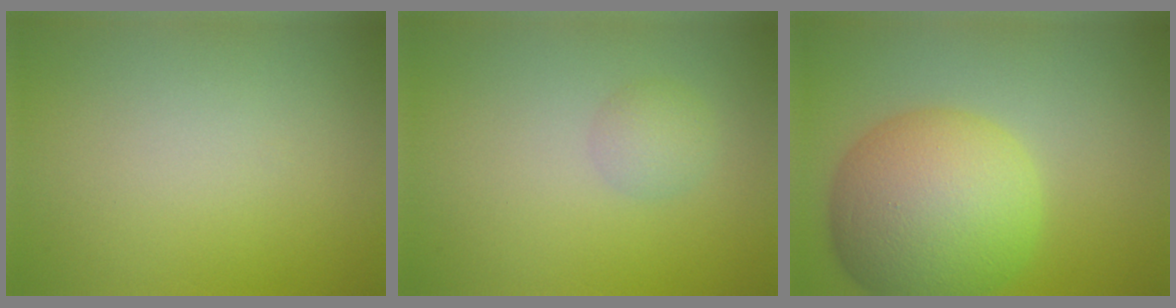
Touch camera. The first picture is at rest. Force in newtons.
{"total": 1.6, "press": 1.6, "slide": 0.0}
{"total": 10.6, "press": 10.6, "slide": 0.2}